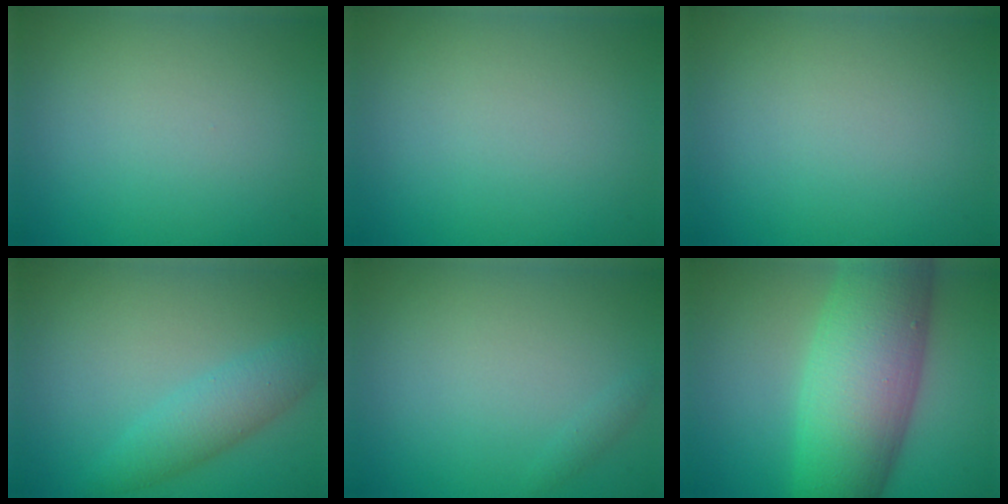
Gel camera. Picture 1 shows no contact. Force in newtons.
{"total": 0.0}
{"total": 0.0}
{"total": 3.2, "press": 3.2, "slide": 0.0}
{"total": 0.6, "press": 0.6, "slide": 0.0}
{"total": 11.7, "press": 11.7, "slide": 0.3}